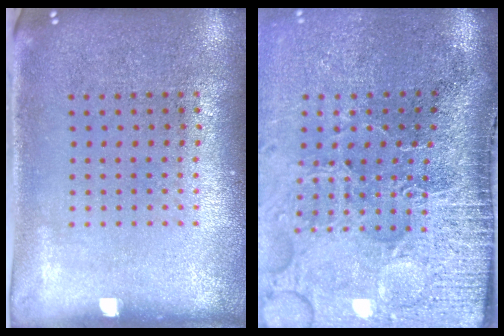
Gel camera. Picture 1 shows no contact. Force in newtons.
{"total": 5.1, "press": 4.1, "slide": 3.1}